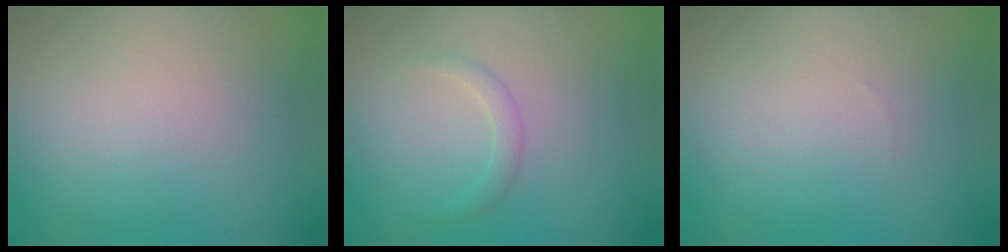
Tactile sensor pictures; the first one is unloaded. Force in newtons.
{"total": 1.2, "press": 1.2, "slide": 0.1}
{"total": 0.0}